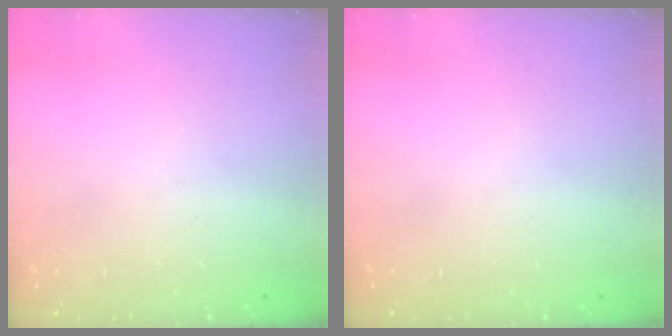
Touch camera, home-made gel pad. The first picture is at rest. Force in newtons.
{"total": 0.0}